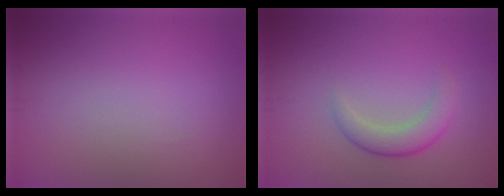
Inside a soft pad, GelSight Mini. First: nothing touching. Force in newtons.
{"total": 2.1, "press": 2.0, "slide": 0.2}